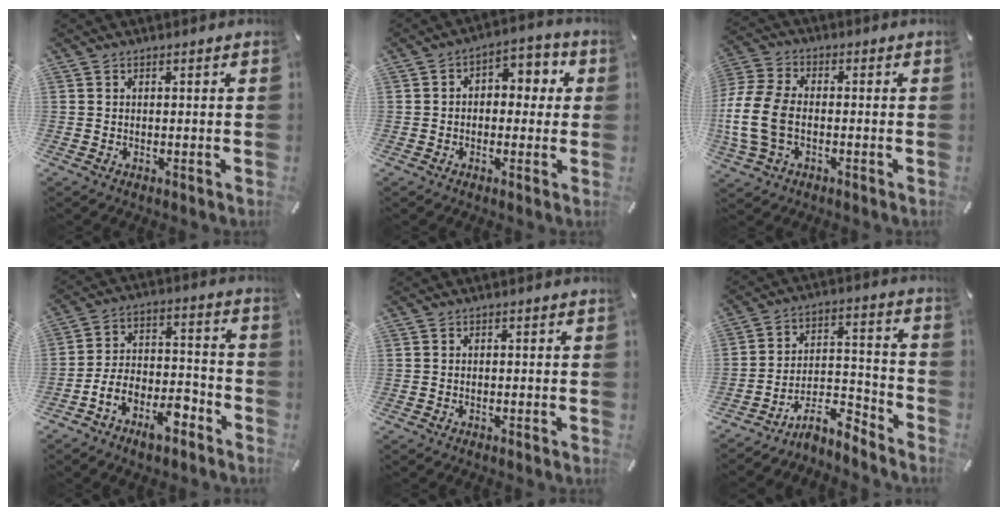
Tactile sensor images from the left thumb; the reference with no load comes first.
{"total": 5.2, "force": [-0.6, 4.0, 3.3], "torque": [-0.037, 0.008, -0.020]}
{"total": 11.5, "force": [-2.1, 7.8, 8.2], "torque": [-0.186, 0.005, -0.037]}
{"total": 10.4, "force": [-6.8, 5.6, 5.5], "torque": [-0.099, 0.027, -0.123]}
{"total": 0.0}
{"total": 9.6, "force": [-8.3, 3.5, 3.4], "torque": [-0.036, 0.036, -0.154]}